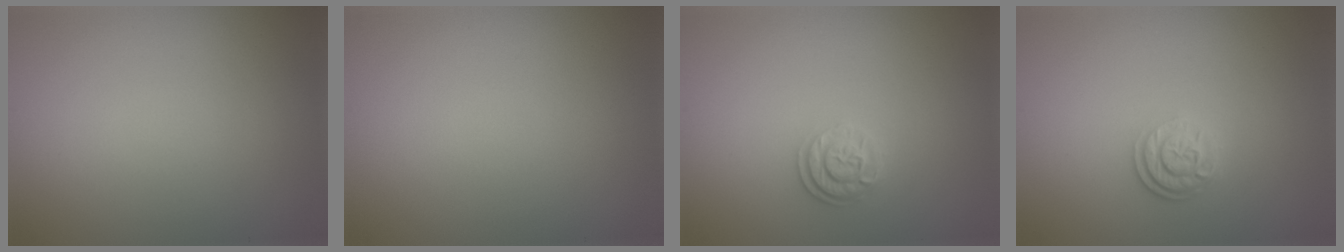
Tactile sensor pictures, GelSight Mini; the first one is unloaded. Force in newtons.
{"total": 0.0}
{"total": 2.1, "press": 1.8, "slide": 1.2}
{"total": 2.6, "press": 1.9, "slide": 1.7}